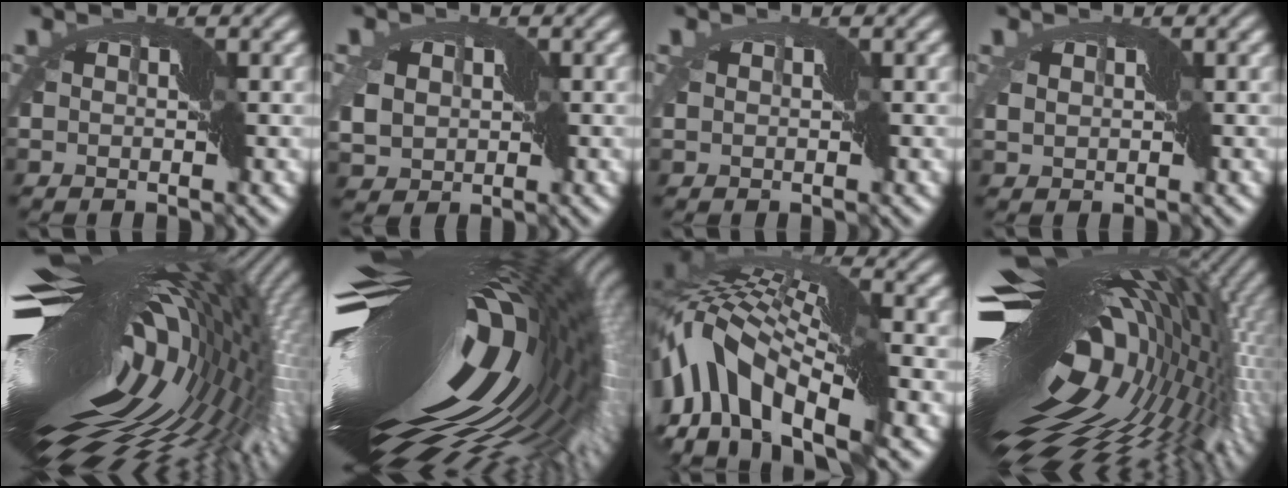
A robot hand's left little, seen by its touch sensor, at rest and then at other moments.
{"total": 5.1, "force": [0.0, 4.0, 3.2], "torque": [-0.074, 0.000, -0.004]}
{"total": 1.0, "force": [0.0, 0.8, 0.6], "torque": [-0.006, -0.001, 0.002]}
{"total": 1.6, "force": [0.2, 1.2, 0.9], "torque": [-0.020, 0.001, 0.008]}
{"total": 19.1, "force": [1.0, 7.2, 17.7], "torque": [-0.281, -0.011, 0.010]}
{"total": 19.4, "force": [2.1, 5.3, 18.5], "torque": [-0.320, -0.021, 0.029]}
{"total": 13.0, "force": [-2.1, 6.9, 10.8], "torque": [-0.207, 0.021, -0.055]}
{"total": 18.3, "force": [0.4, 9.2, 15.9], "torque": [-0.270, -0.018, 0.000]}